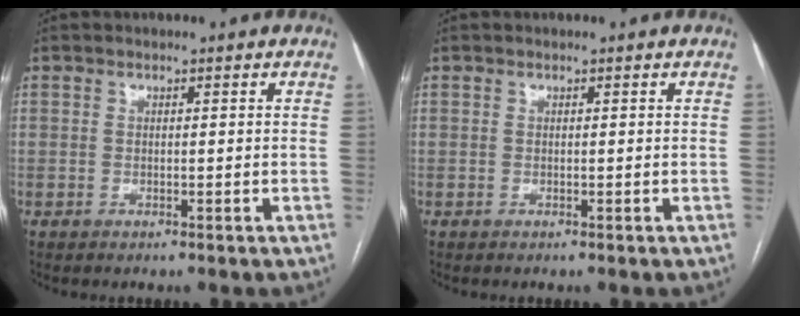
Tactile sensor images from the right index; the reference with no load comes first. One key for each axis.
{"total": 0.0}